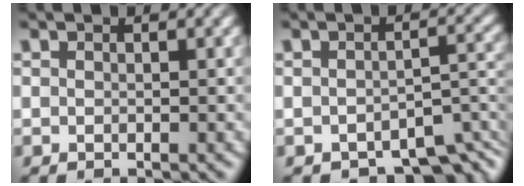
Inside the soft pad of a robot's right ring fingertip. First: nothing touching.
{"total": 6.8, "force": [-5.2, 2.5, 3.5], "torque": [-0.012, -0.010, -0.073]}